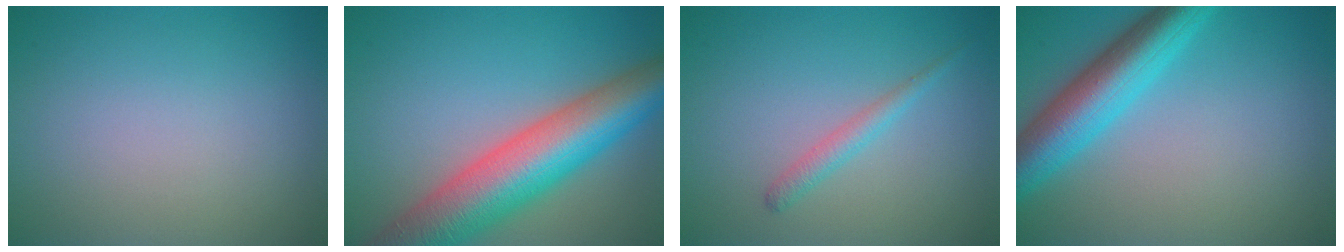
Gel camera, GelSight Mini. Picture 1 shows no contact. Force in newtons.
{"total": 11.3, "press": 11.3, "slide": 0.6}
{"total": 1.6, "press": 1.6, "slide": 0.0}
{"total": 6.9, "press": 6.9, "slide": 0.2}